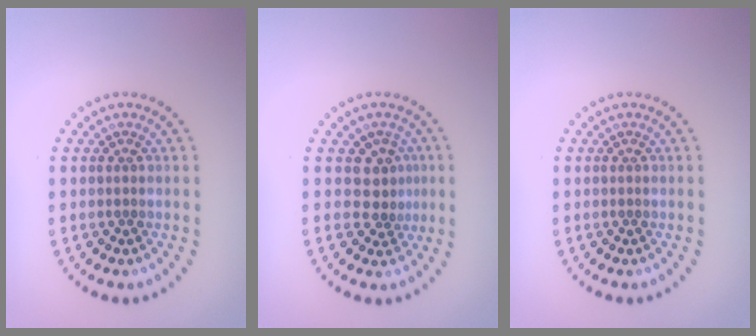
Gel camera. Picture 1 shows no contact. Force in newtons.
{"total": 2.5, "press": 1.9, "slide": 1.6}
{"total": 0.0}